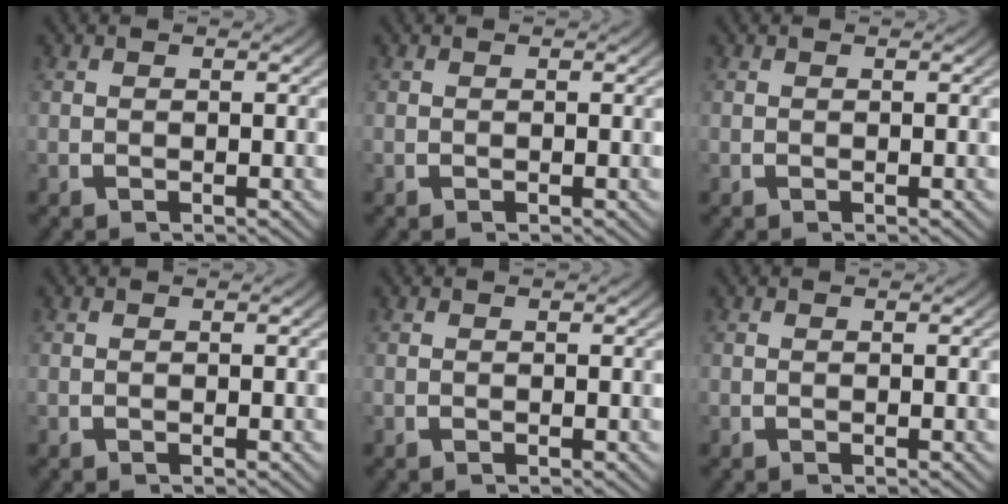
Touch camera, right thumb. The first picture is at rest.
{"total": 0.0}
{"total": 0.0}
{"total": 0.0}
{"total": 0.0}
{"total": 0.0}